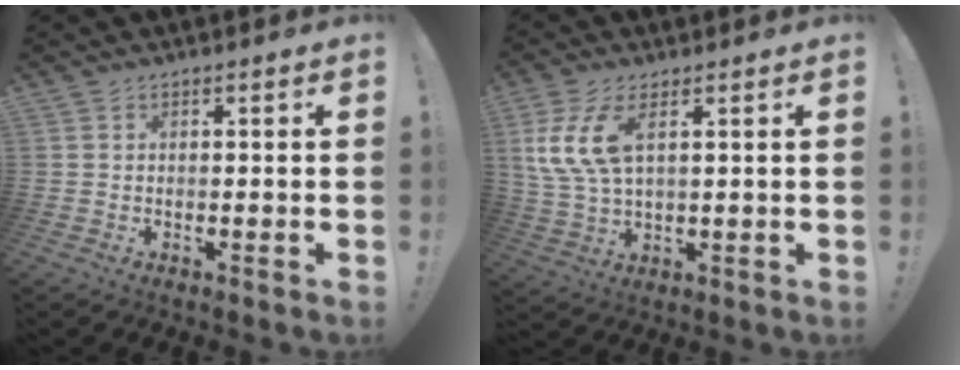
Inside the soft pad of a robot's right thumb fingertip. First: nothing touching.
{"total": 10.7, "force": [3.9, 5.0, 8.6], "torque": [-0.174, -0.012, 0.073]}